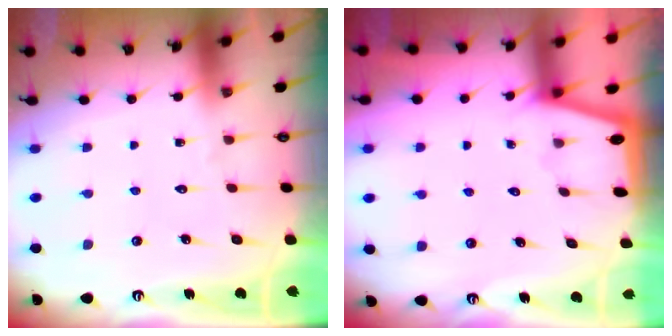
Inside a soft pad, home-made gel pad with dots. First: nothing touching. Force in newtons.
{"total": 1.1, "press": 1.0, "slide": 0.2}